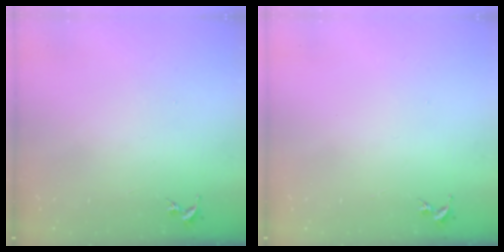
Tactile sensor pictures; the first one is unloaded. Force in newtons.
{"total": 0.0}